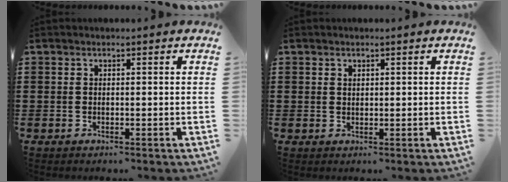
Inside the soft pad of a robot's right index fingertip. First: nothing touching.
{"total": 0.8, "force": [0.6, 0.5, 0.3], "torque": [-0.006, 0.003, 0.011]}